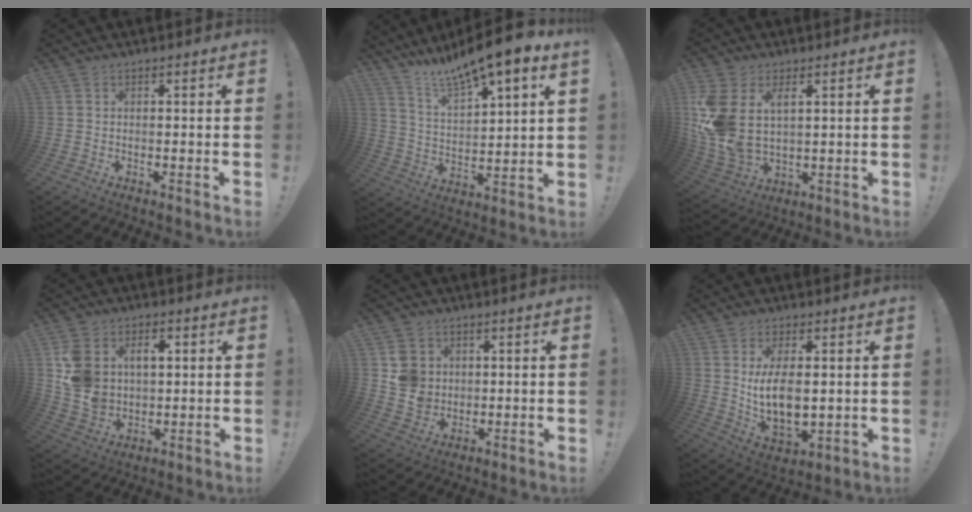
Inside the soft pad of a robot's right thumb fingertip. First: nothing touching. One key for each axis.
{"total": 11.4, "fx": 10.0, "fy": 1.0, "fz": 5.4, "tx": -0.105, "ty": -0.084, "tz": 0.166}
{"total": 12.4, "fx": 4.5, "fy": 7.9, "fz": 8.5, "tx": -0.191, "ty": -0.022, "tz": 0.087}
{"total": 13.5, "fx": 3.7, "fy": 10.6, "fz": 7.5, "tx": -0.146, "ty": -0.004, "tz": 0.074}
{"total": 8.1, "fx": 2.3, "fy": 7.3, "fz": 2.5, "tx": -0.033, "ty": -0.003, "tz": 0.054}
{"total": 10.9, "fx": 2.1, "fy": 5.4, "fz": 9.2, "tx": -0.167, "ty": -0.029, "tz": 0.035}